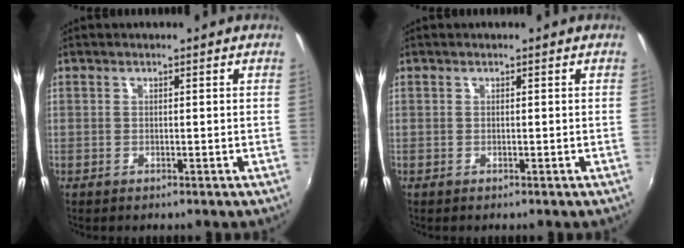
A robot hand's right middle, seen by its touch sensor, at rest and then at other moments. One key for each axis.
{"total": 0.0}